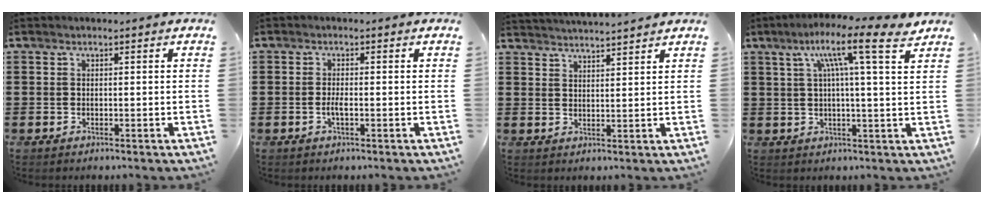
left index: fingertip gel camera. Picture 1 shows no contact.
{"total": 1.6, "force": [-0.5, 0.4, 1.5], "torque": [-0.036, -0.003, -0.011]}
{"total": 2.9, "force": [2.8, -0.4, -0.2], "torque": [-0.007, -0.012, 0.052]}
{"total": 9.8, "force": [5.4, 0.9, 8.2], "torque": [-0.144, -0.021, 0.079]}